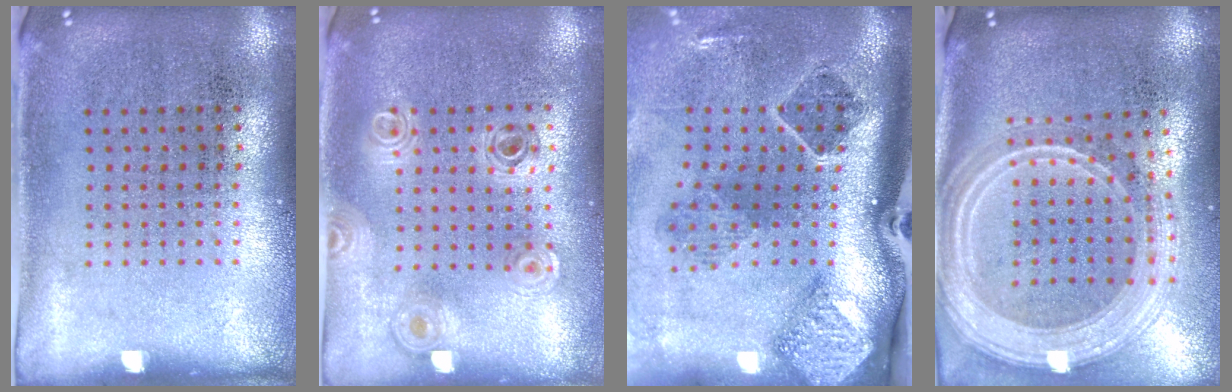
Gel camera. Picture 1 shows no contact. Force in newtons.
{"total": 0.9, "press": 0.9, "slide": 0.2}
{"total": 3.0, "press": 2.0, "slide": 2.3}
{"total": 3.0, "press": 2.4, "slide": 1.8}